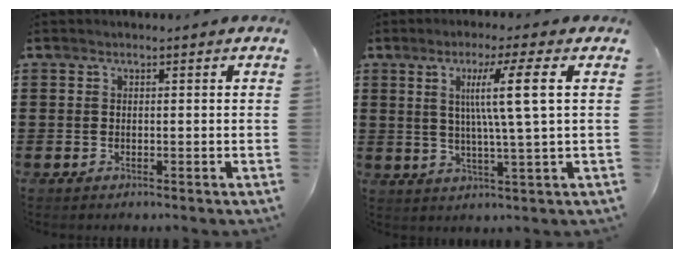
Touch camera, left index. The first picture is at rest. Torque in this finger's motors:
{"motor_torque": [1.34, -0.80, 0.43, 0.21]}